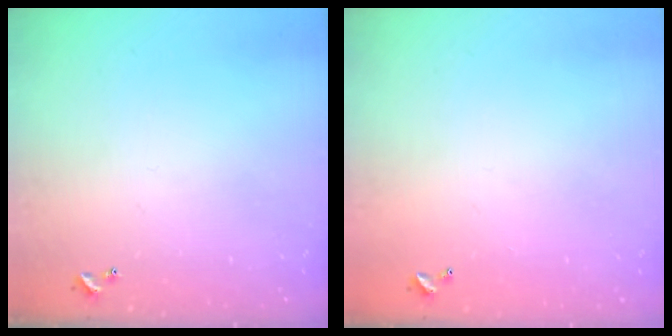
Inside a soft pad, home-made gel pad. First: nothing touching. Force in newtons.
{"total": 2.8, "press": 2.8, "slide": 0.1}